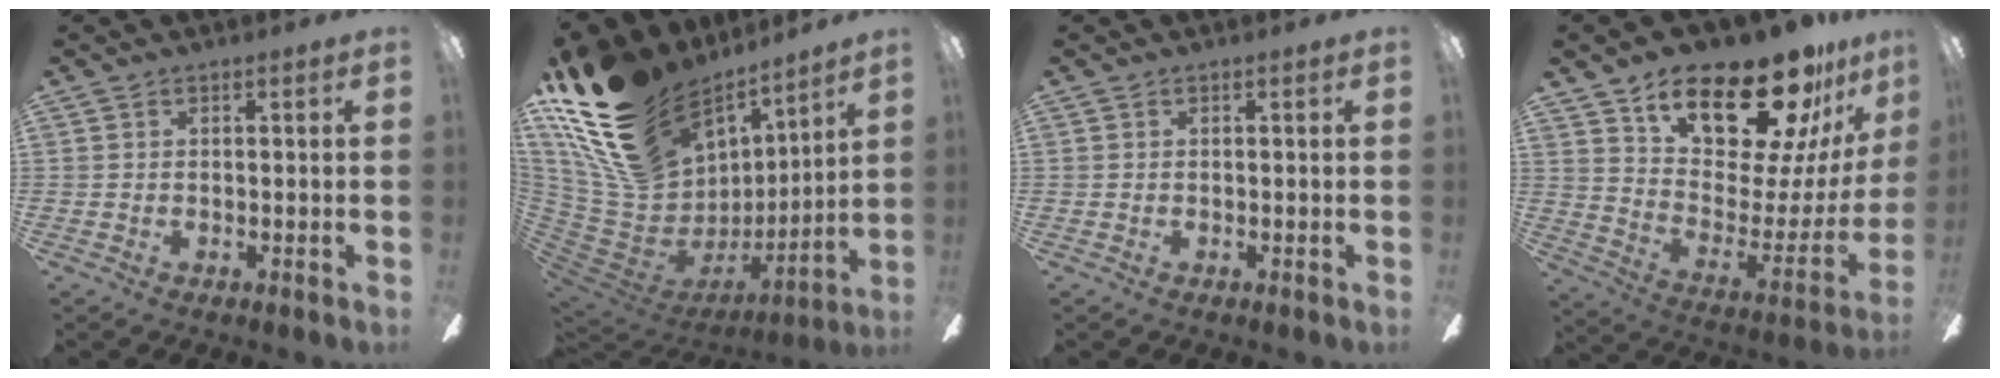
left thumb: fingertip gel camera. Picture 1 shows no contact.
{"total": 25.5, "force": [17.3, 14.4, 12.0], "torque": [-0.257, -0.116, 0.341]}
{"total": 0.0}
{"total": 22.6, "force": [17.3, 8.2, 12.1], "torque": [-0.178, -0.129, 0.290]}